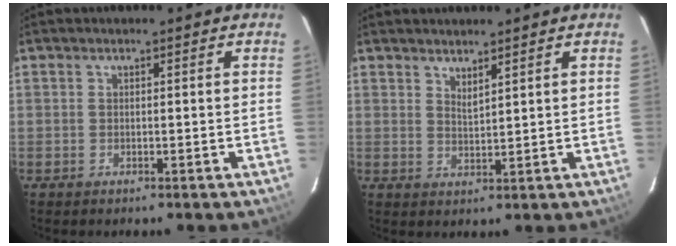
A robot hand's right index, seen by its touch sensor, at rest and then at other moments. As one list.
[{"total": 2.4, "force": [2.1, 0.3, 1.2], "torque": [-0.021, -0.002, 0.035]}]